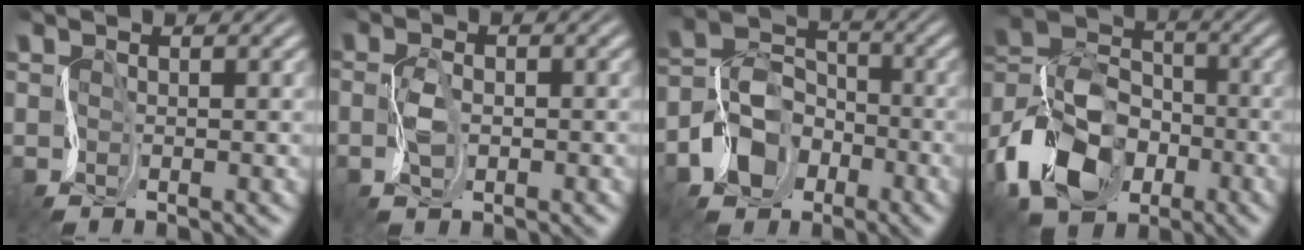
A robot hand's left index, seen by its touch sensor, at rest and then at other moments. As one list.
[{"total": 1.2, "force": [-0.3, 0.7, 0.9], "torque": [-0.040, 0.007, -0.007]}, {"total": 4.6, "force": [-2.3, 3.8, 1.1], "torque": [-0.030, 0.017, -0.058]}, {"total": 9.7, "force": [-4.9, 6.9, 4.8], "torque": [-0.118, 0.006, -0.111]}]